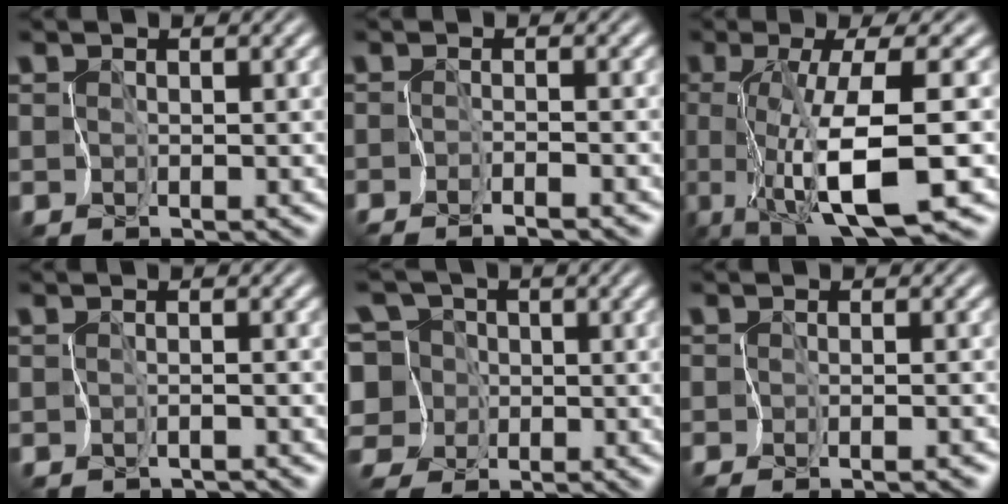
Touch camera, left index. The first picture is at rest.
{"total": 1.7, "force": [-1.3, -1.0, 0.3], "torque": [-0.016, -0.003, -0.032]}
{"total": 8.3, "force": [-0.8, 0.7, 8.3], "torque": [-0.152, -0.006, -0.016]}
{"total": 1.9, "force": [-1.9, 0.3, 0.1], "torque": [0.002, -0.004, -0.031]}
{"total": 8.7, "force": [-1.7, 8.0, 2.9], "torque": [-0.105, 0.024, -0.066]}
{"total": 1.5, "force": [-1.4, -0.4, 0.3], "torque": [-0.006, -0.005, -0.028]}